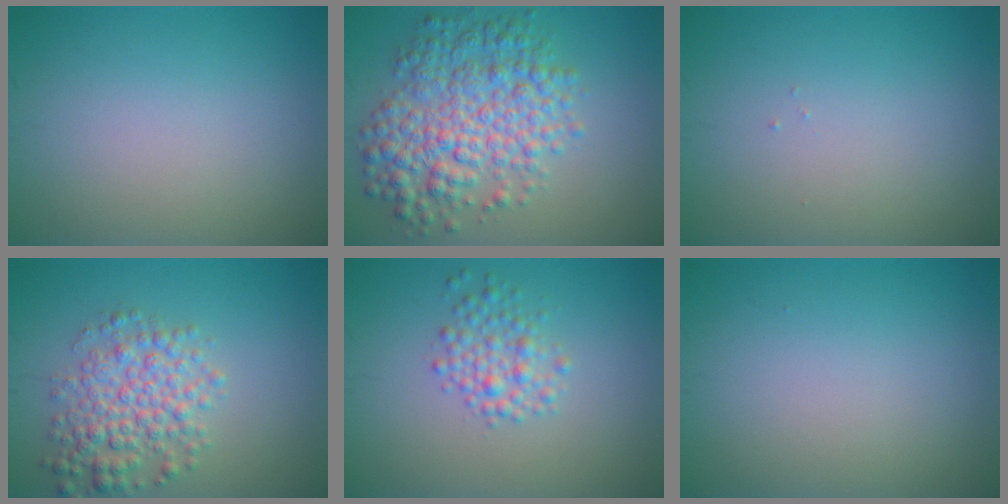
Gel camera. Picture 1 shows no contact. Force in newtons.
{"total": 7.4, "press": 7.4, "slide": 0.2}
{"total": 0.0}
{"total": 4.8, "press": 4.8, "slide": 0.0}
{"total": 2.6, "press": 2.6, "slide": 0.0}
{"total": 0.0}